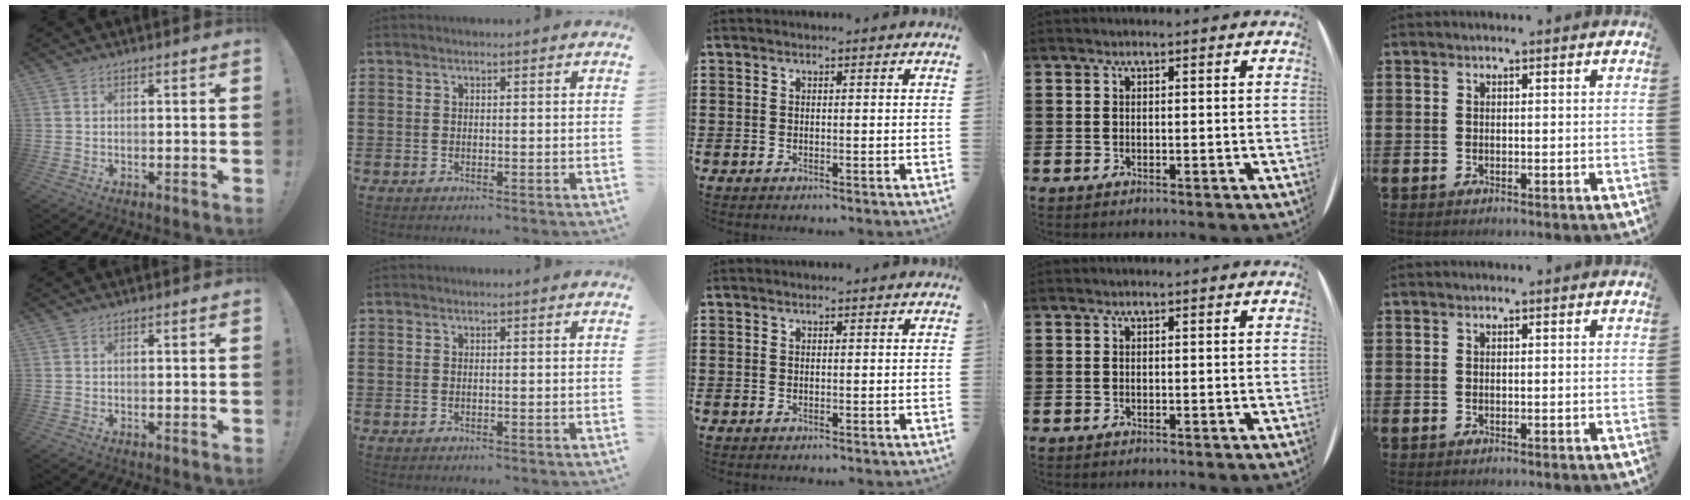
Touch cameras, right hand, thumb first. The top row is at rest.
{}